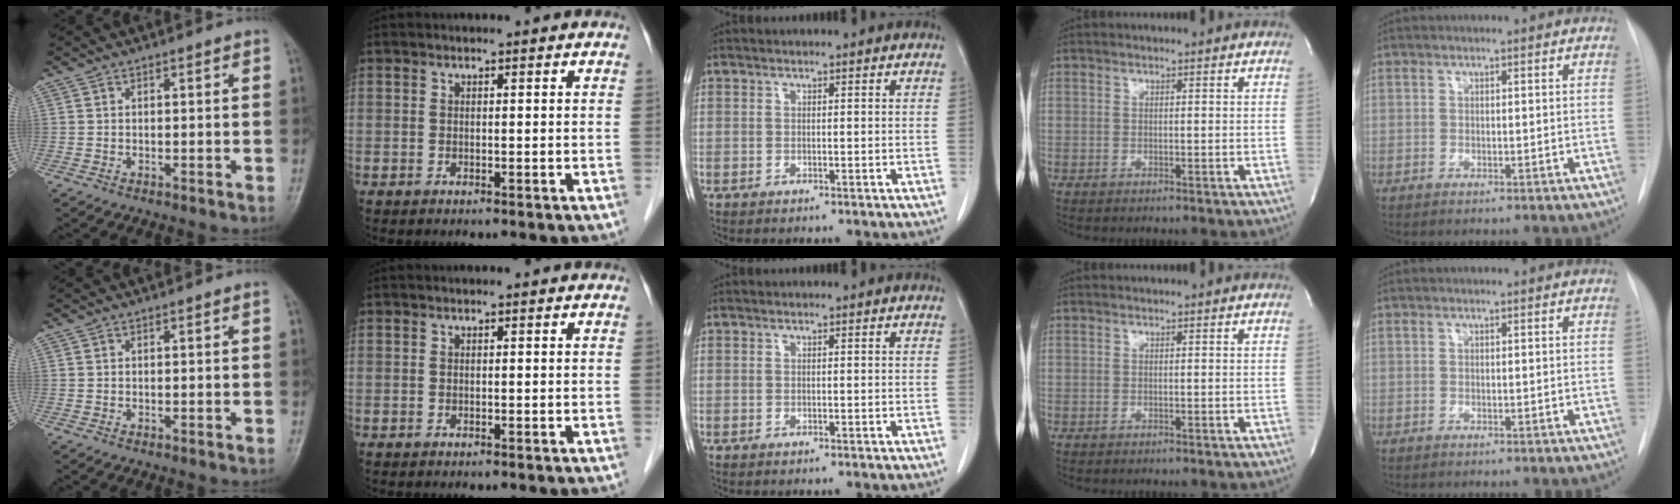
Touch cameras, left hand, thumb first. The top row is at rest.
{}